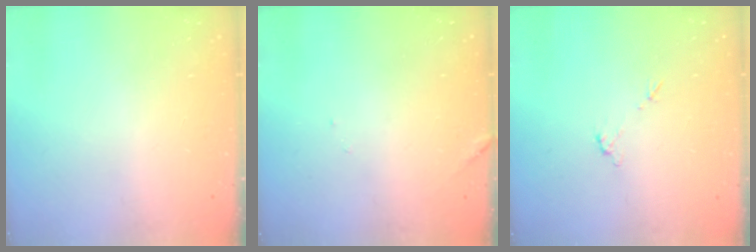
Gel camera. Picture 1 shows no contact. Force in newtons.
{"total": 7.7, "press": 7.7, "slide": 0.3}
{"total": 4.8, "press": 4.8, "slide": 0.2}